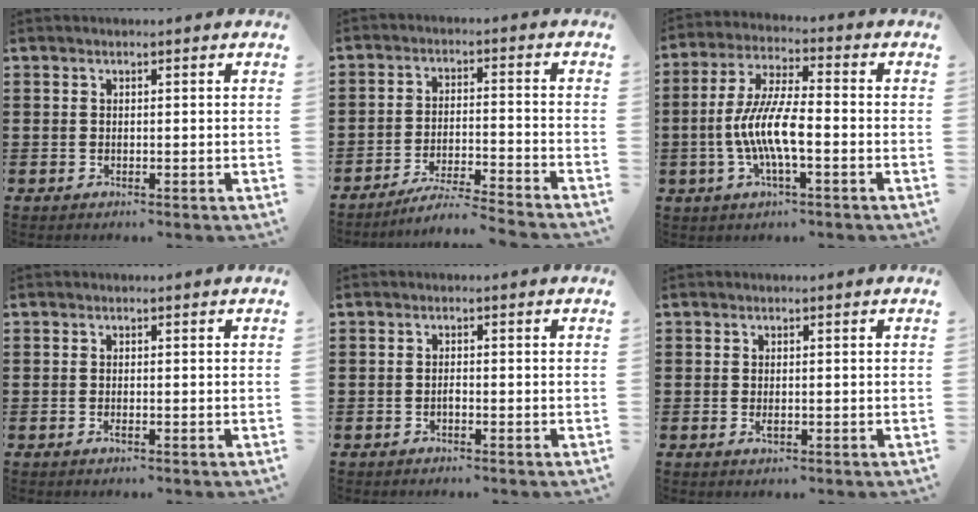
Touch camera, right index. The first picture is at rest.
{"total": 5.0, "force": [-4.7, -0.6, 1.5], "torque": [-0.032, -0.010, -0.093]}
{"total": 8.7, "force": [-2.1, 2.0, 8.2], "torque": [-0.185, -0.013, -0.046]}
{"total": 0.7, "force": [-0.4, 0.1, 0.6], "torque": [-0.012, -0.004, -0.006]}
{"total": 0.9, "force": [-0.5, 0.3, 0.7], "torque": [-0.016, -0.004, -0.009]}
{"total": 1.2, "force": [-0.2, 0.5, 1.1], "torque": [-0.021, -0.001, -0.003]}